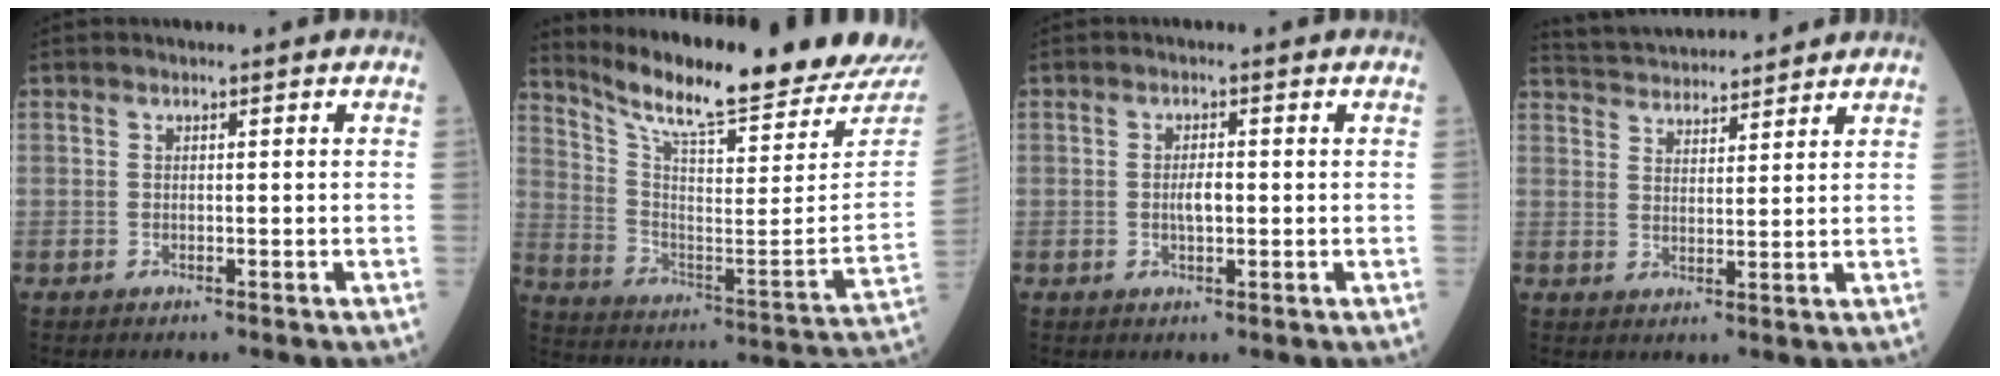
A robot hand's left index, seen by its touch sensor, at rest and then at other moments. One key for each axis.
{"total": 24.7, "fx": 22.8, "fy": 0.2, "fz": 9.5, "tx": -0.171, "ty": -0.097, "tz": 0.322}
{"total": 2.2, "fx": -0.1, "fy": 0.7, "fz": 2.0, "tx": -0.040, "ty": 0.002, "tz": -0.001}
{"total": 12.0, "fx": 11.5, "fy": 1.6, "fz": 2.8, "tx": -0.055, "ty": 0.032, "tz": 0.180}